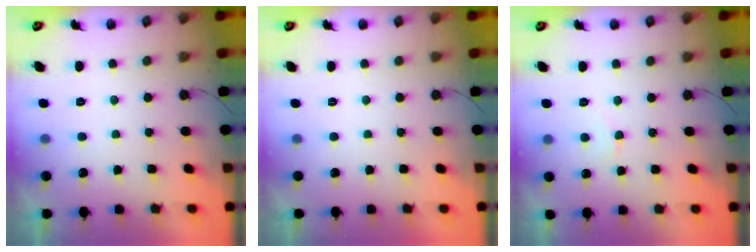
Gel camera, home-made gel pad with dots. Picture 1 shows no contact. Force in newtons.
{"total": 1.7, "press": 1.7, "slide": 0.1}
{"total": 3.5, "press": 3.5, "slide": 0.4}